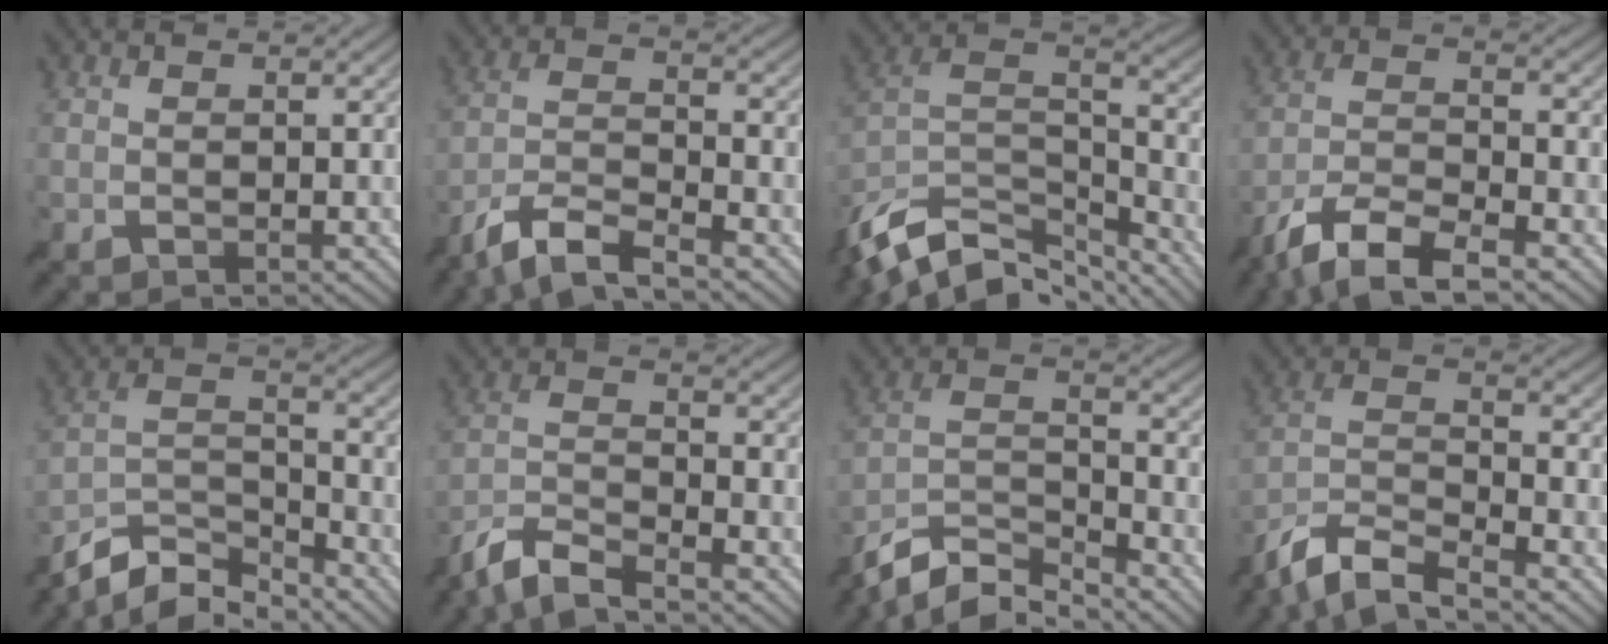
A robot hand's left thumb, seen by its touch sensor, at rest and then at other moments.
{"total": 8.0, "force": [-6.4, 1.6, 4.5], "torque": [-0.091, -0.007, -0.133]}
{"total": 14.6, "force": [-10.8, 6.3, 7.4], "torque": [-0.211, -0.016, -0.184]}
{"total": 8.9, "force": [-6.6, 2.4, 5.6], "torque": [-0.118, -0.009, -0.135]}
{"total": 10.2, "force": [-8.9, 2.8, 4.2], "torque": [-0.086, 0.001, -0.175]}
{"total": 7.6, "force": [-6.5, 1.4, 3.8], "torque": [-0.076, -0.009, -0.135]}
{"total": 10.1, "force": [-8.7, 2.5, 4.6], "torque": [-0.092, -0.004, -0.173]}
{"total": 9.6, "force": [-8.0, 2.1, 5.0], "torque": [-0.104, -0.007, -0.161]}